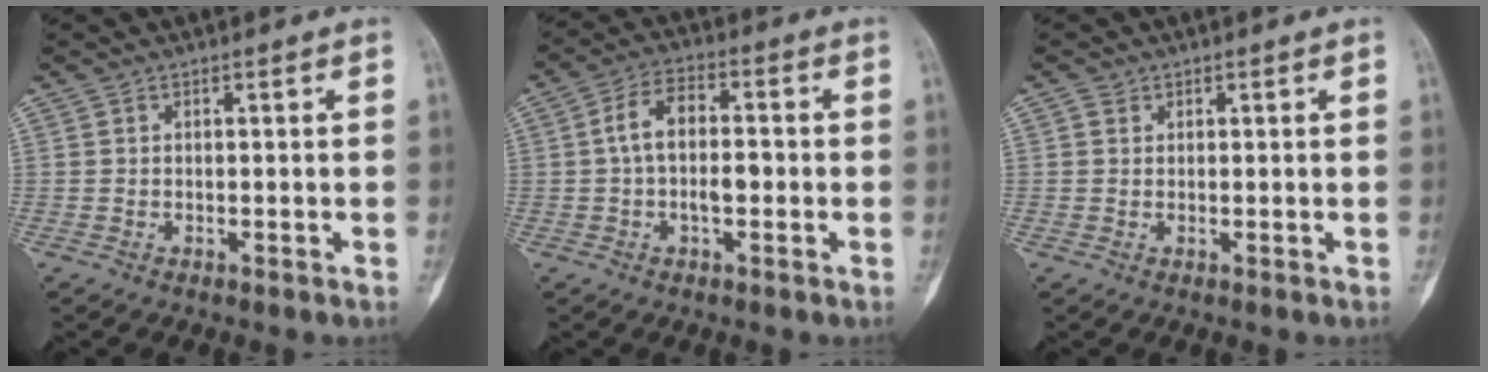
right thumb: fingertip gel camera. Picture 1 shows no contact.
{"total": 8.0, "force": [-0.3, 4.2, 6.8], "torque": [-0.125, 0.025, -0.014]}
{"total": 1.1, "force": [0.5, 0.9, 0.2], "torque": [0.004, -0.001, 0.006]}